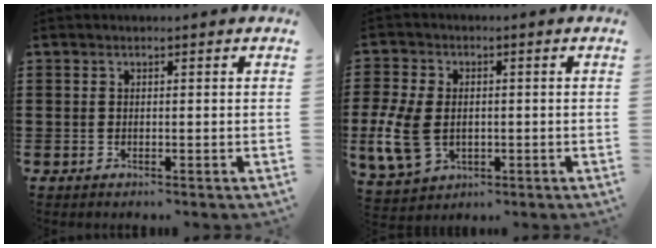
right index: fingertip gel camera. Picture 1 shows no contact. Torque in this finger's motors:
{"motor_torque": [1.78, 0.36, 0.95, 0.21]}